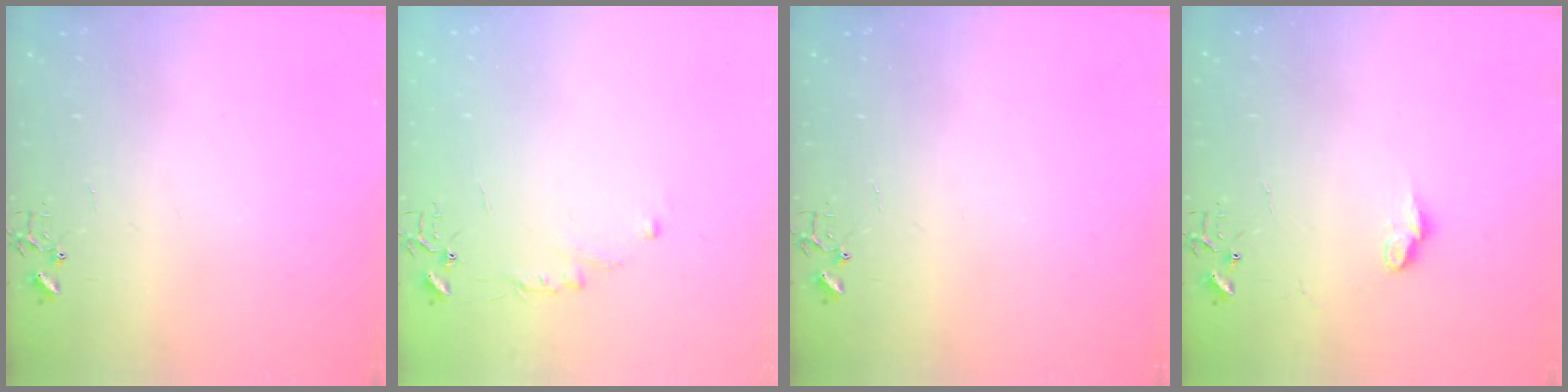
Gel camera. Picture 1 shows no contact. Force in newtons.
{"total": 5.5, "press": 5.5, "slide": 0.6}
{"total": 0.0}
{"total": 6.9, "press": 6.9, "slide": 0.2}